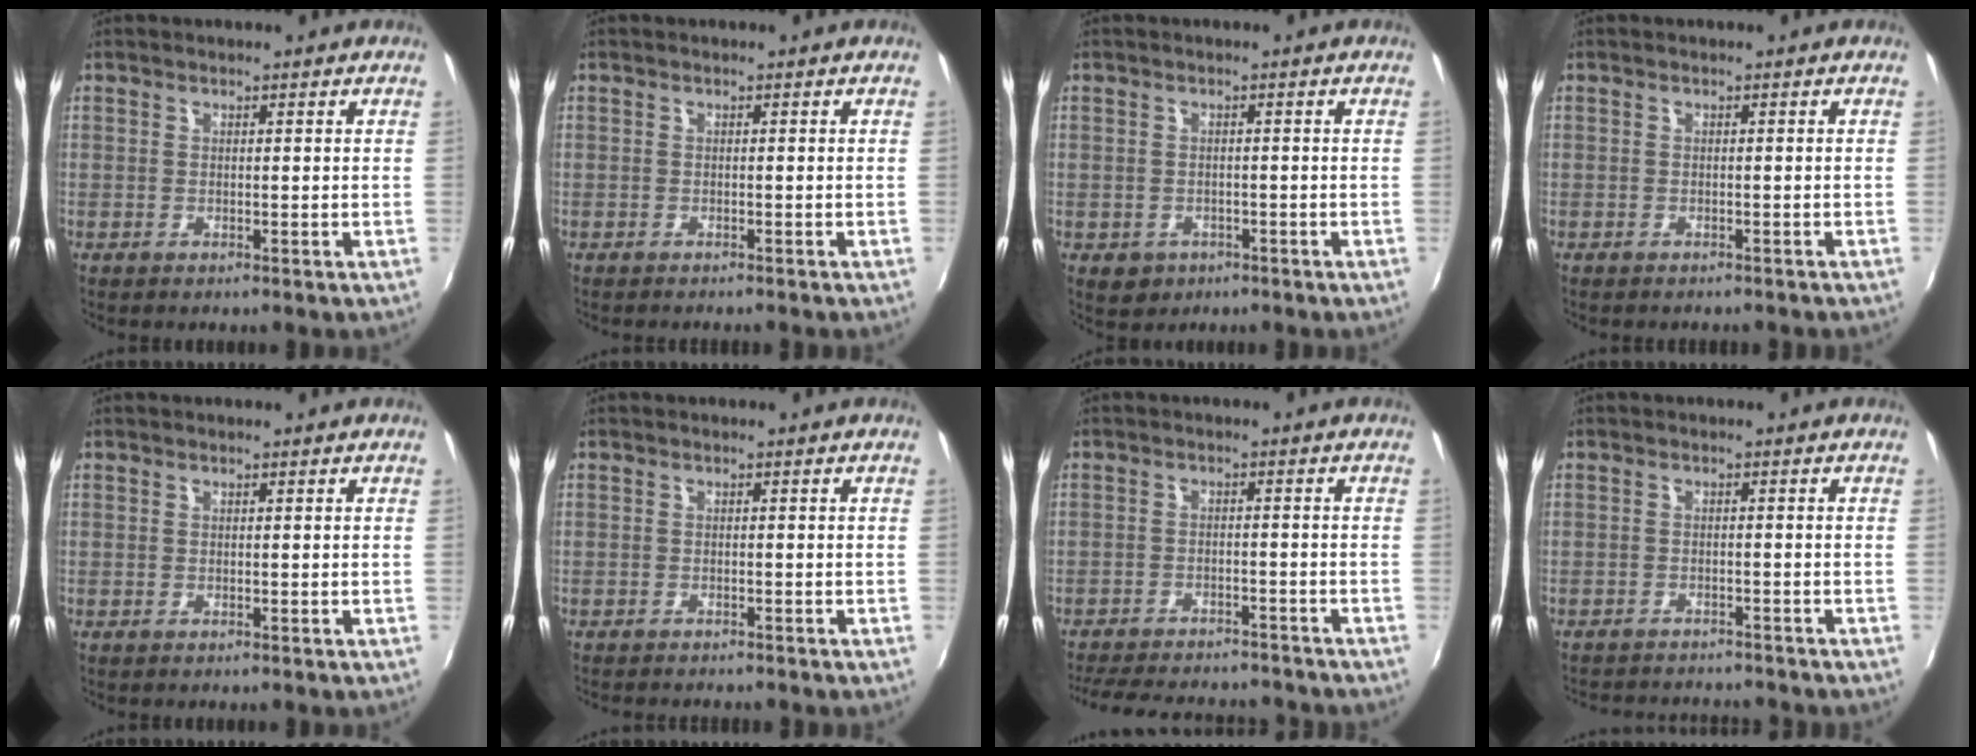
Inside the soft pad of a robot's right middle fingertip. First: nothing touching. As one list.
[{"total": 1.1, "force": [-1.1, 0.1, 0.3], "torque": [-0.008, -0.008, -0.018]}, {"total": 3.6, "force": [-1.5, 3.0, 1.3], "torque": [-0.031, -0.004, -0.017]}, {"total": 2.5, "force": [-2.3, 0.6, 0.9], "torque": [-0.023, -0.012, -0.031]}, {"total": 0.0}, {"total": 2.9, "force": [-2.7, 0.4, 0.9], "torque": [-0.026, -0.013, -0.043]}, {"total": 17.7, "force": [-15.5, 4.9, 7.1], "torque": [-0.154, -0.010, -0.212]}, {"total": 9.1, "force": [-8.5, 1.8, 2.8], "torque": [-0.071, -0.009, -0.121]}]